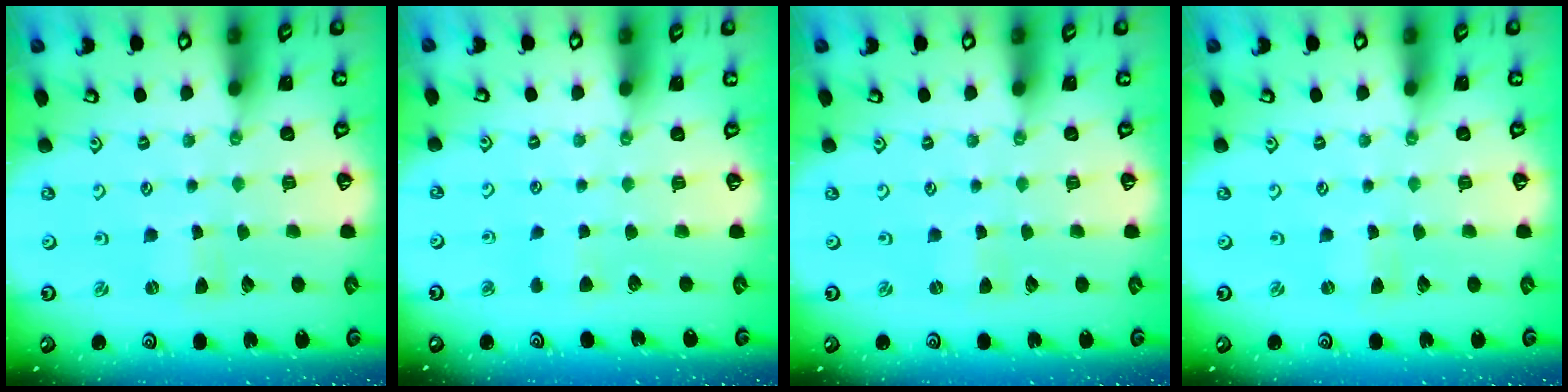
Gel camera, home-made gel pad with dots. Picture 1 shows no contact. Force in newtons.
{"total": 3.6, "press": 3.6, "slide": 0.5}
{"total": 0.0}
{"total": 0.0}